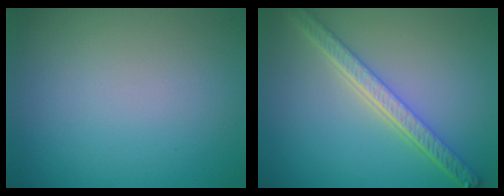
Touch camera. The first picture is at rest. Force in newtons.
{"total": 5.3, "press": 4.1, "slide": 3.3}